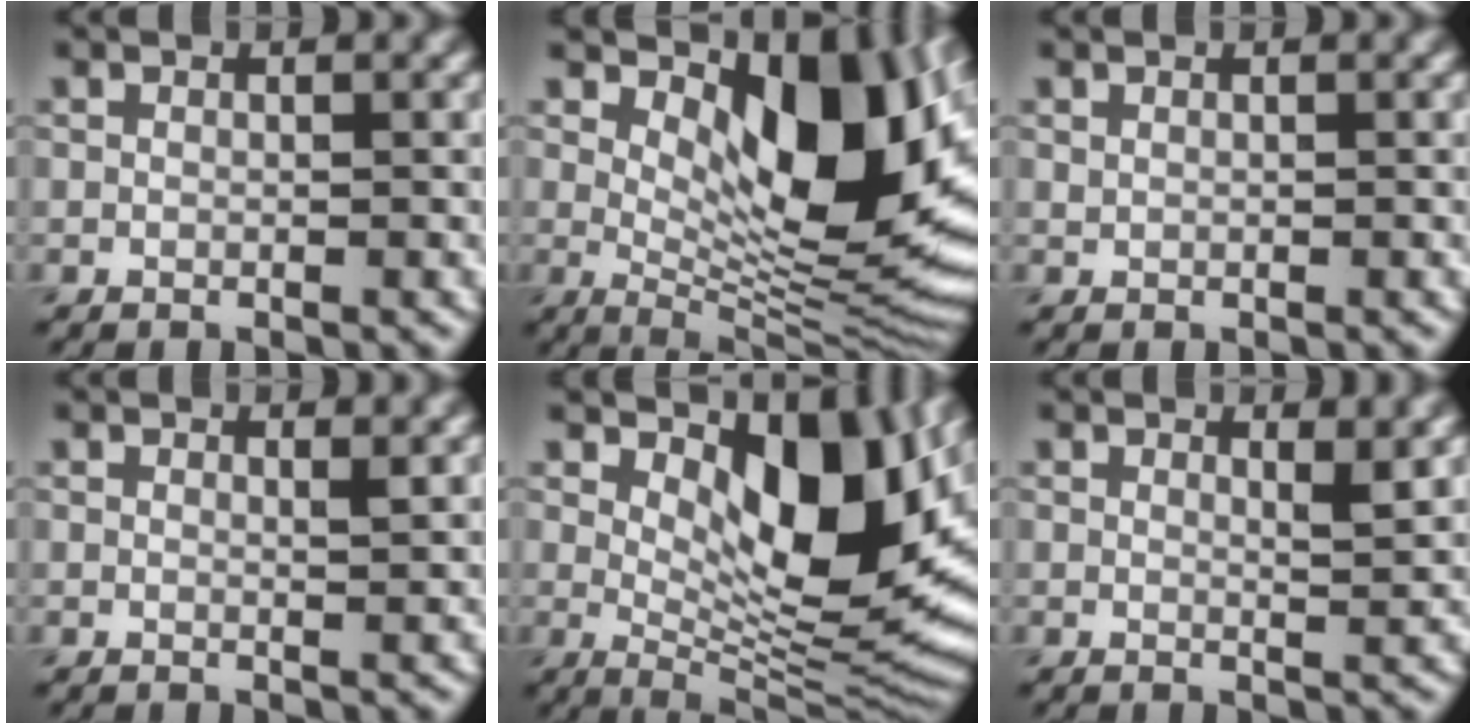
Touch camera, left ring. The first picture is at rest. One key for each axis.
{"total": 12.6, "fx": 3.7, "fy": 5.6, "fz": 10.7, "tx": -0.142, "ty": -0.005, "tz": 0.068}
{"total": 0.0}
{"total": 1.0, "fx": 0.6, "fy": 0.2, "fz": 0.7, "tx": -0.004, "ty": 0.001, "tz": 0.008}
{"total": 11.3, "fx": 3.3, "fy": 5.1, "fz": 9.5, "tx": -0.132, "ty": -0.012, "tz": 0.060}
{"total": 1.9, "fx": 1.1, "fy": 0.5, "fz": 1.4, "tx": -0.012, "ty": 0.000, "tz": 0.014}